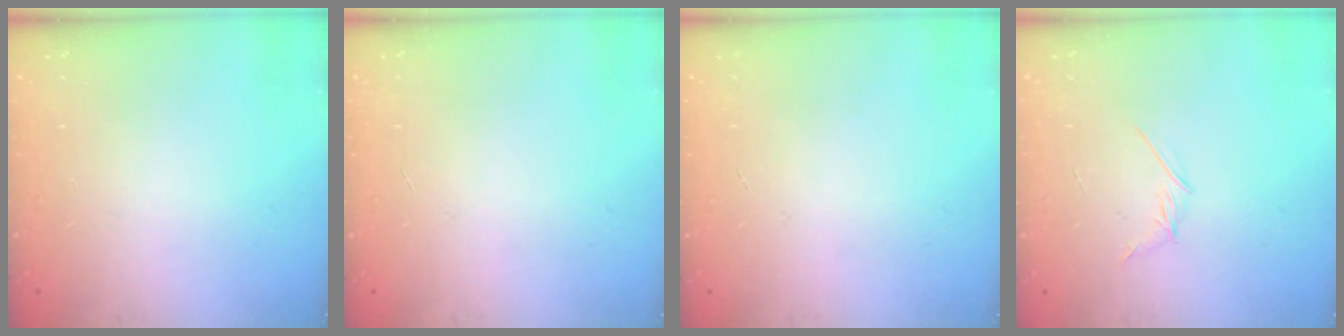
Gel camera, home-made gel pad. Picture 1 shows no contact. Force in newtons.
{"total": 0.0}
{"total": 0.0}
{"total": 2.9, "press": 2.8, "slide": 0.8}